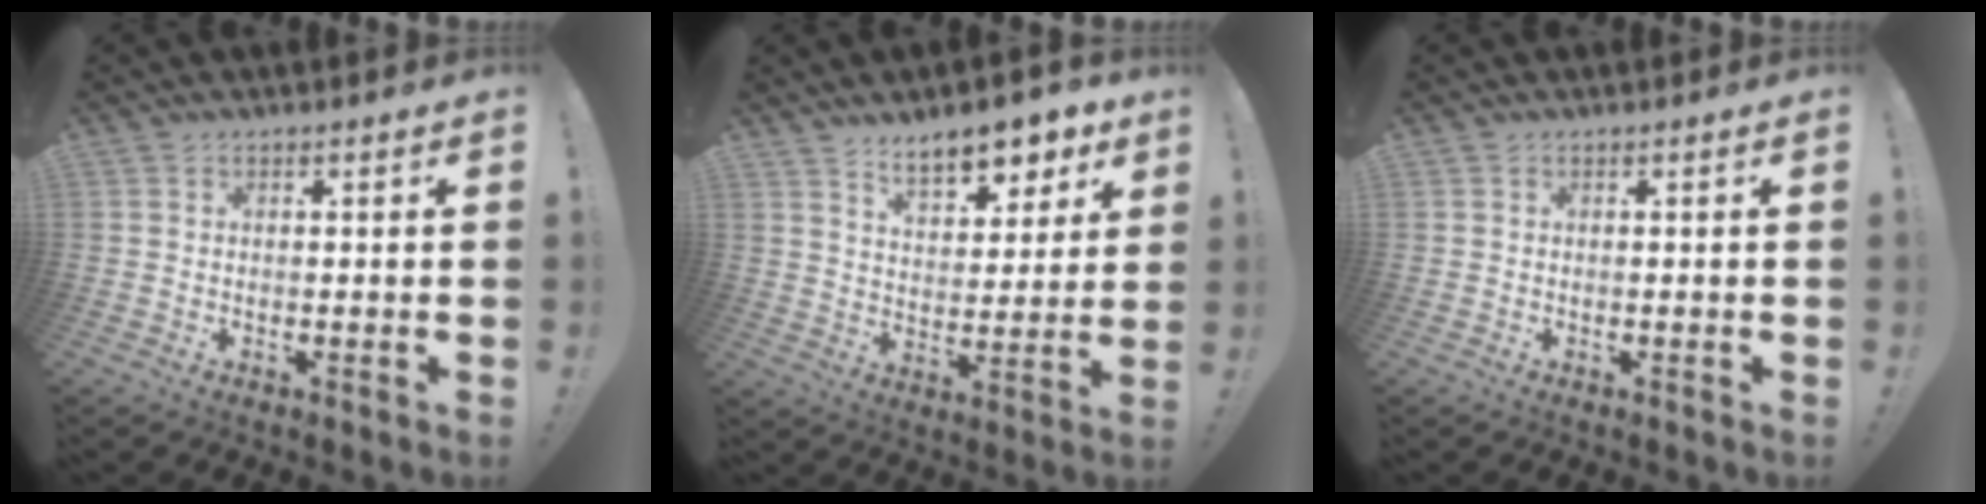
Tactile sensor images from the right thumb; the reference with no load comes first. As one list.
[{"total": 11.7, "force": [8.2, 5.1, 6.6], "torque": [-0.089, -0.049, 0.144]}, {"total": 0.0}]